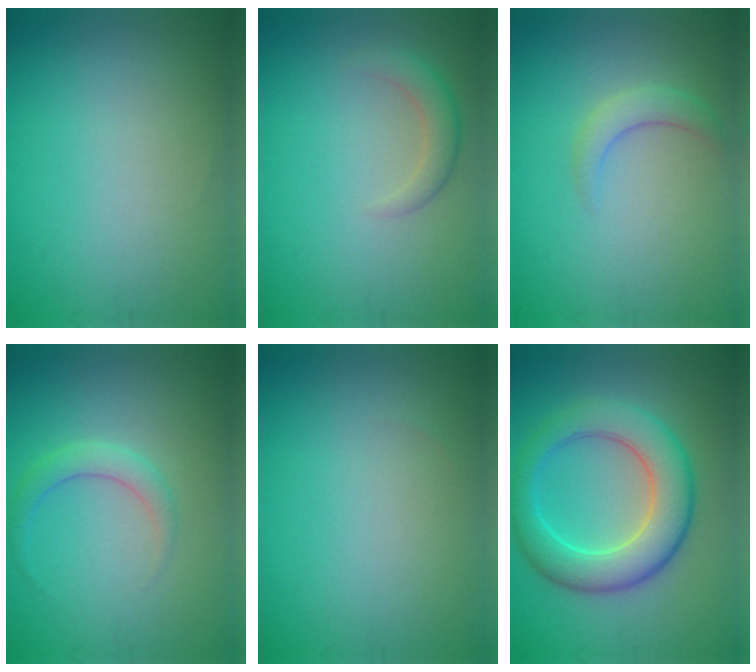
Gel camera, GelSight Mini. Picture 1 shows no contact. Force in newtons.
{"total": 2.2, "press": 2.2, "slide": 0.1}
{"total": 2.1, "press": 2.0, "slide": 0.3}
{"total": 2.0, "press": 2.0, "slide": 0.1}
{"total": 0.0}
{"total": 7.3, "press": 7.3, "slide": 0.3}